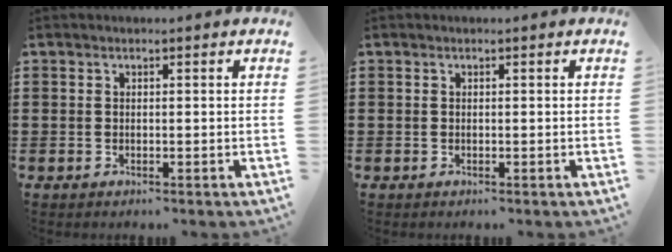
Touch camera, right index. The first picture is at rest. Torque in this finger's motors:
{"motor_torque": [-0.21, 0.17, 0.00, 0.00]}